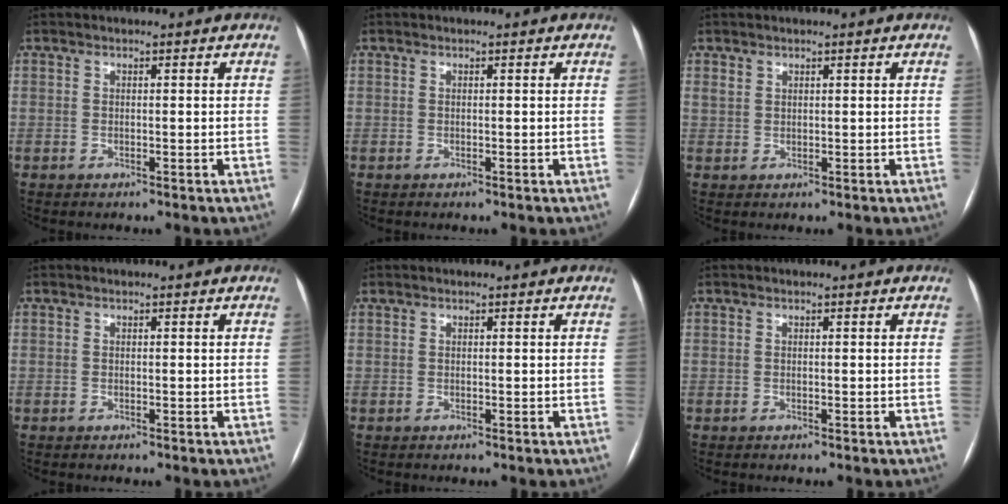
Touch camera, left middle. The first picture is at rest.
{"total": 0.0}
{"total": 1.0, "force": [0.8, 0.6, 0.1], "torque": [0.001, 0.004, 0.015]}
{"total": 0.0}
{"total": 0.0}
{"total": 0.0}